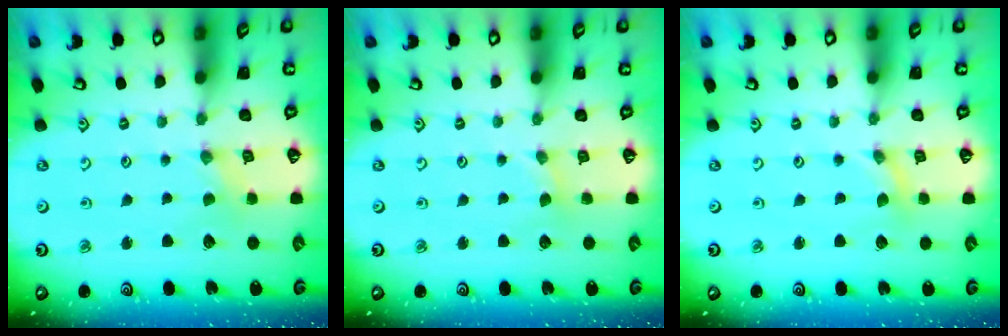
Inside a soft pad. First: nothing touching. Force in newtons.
{"total": 1.1, "press": 1.1, "slide": 0.3}
{"total": 0.0}